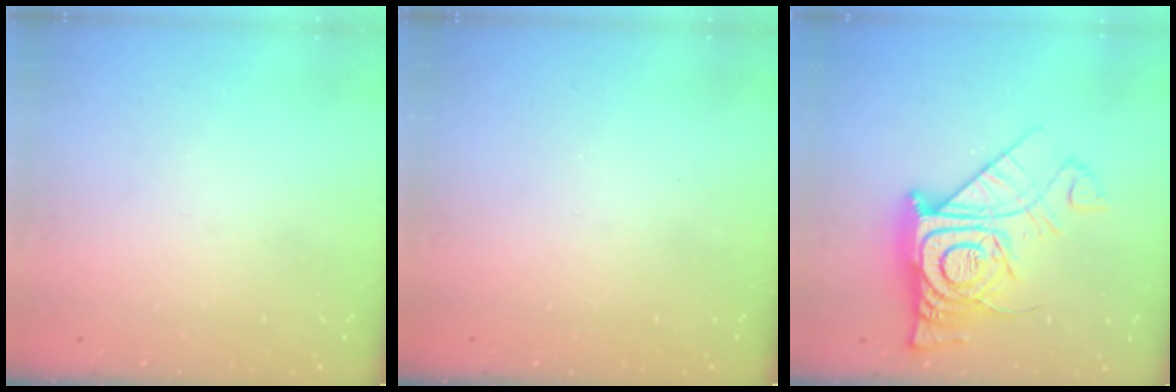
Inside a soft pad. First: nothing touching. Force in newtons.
{"total": 1.6, "press": 1.6, "slide": 0.2}
{"total": 19.5, "press": 19.4, "slide": 1.8}